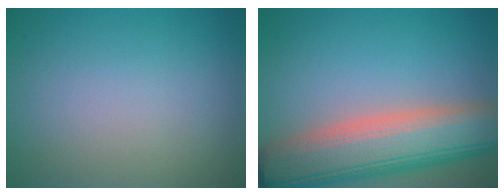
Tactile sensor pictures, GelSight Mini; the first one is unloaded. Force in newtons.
{"total": 10.5, "press": 10.4, "slide": 0.8}